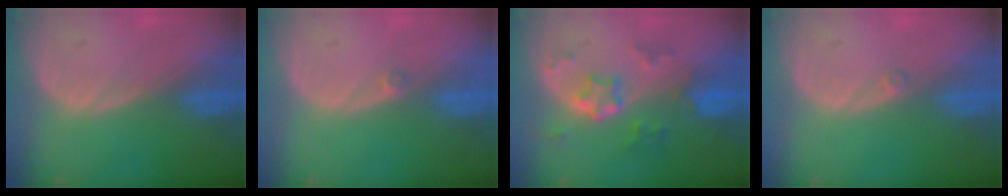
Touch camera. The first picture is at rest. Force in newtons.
{"total": 0.8, "press": 0.6, "slide": 0.4}
{"total": 5.8, "press": 5.2, "slide": 2.5}
{"total": 0.5, "press": 0.5, "slide": 0.2}